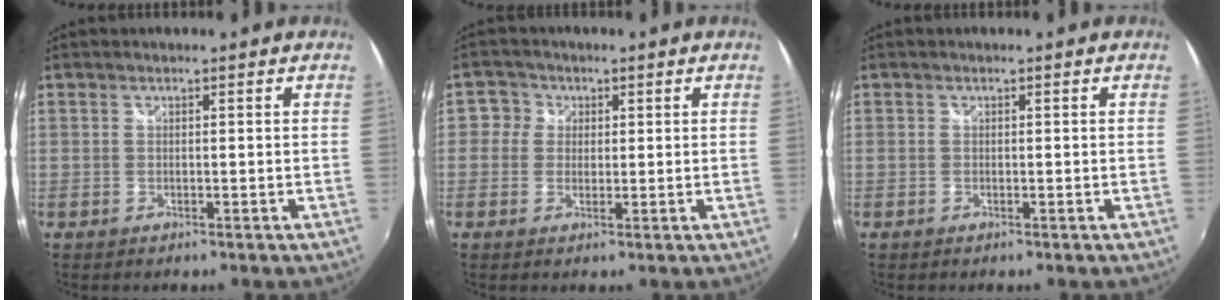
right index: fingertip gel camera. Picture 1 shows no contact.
{"total": 3.4, "force": [0.3, 3.3, 0.3], "torque": [0.008, 0.007, -0.004]}
{"total": 0.0}